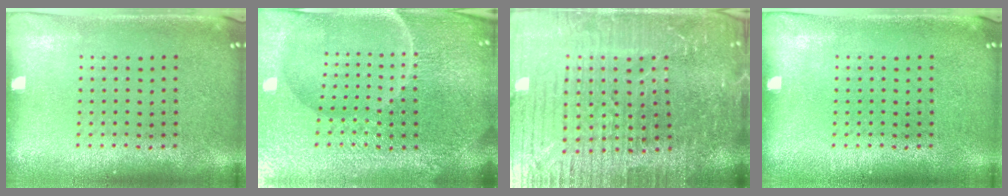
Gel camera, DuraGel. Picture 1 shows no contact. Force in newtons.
{"total": 6.4, "press": 5.7, "slide": 2.9}
{"total": 6.3, "press": 5.7, "slide": 2.9}
{"total": 0.0}